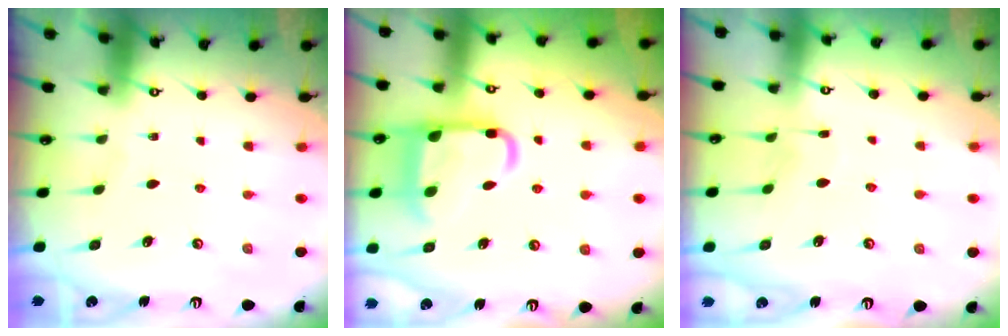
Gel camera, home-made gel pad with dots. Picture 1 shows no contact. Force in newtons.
{"total": 14.0, "press": 13.9, "slide": 1.5}
{"total": 4.7, "press": 4.7, "slide": 0.5}